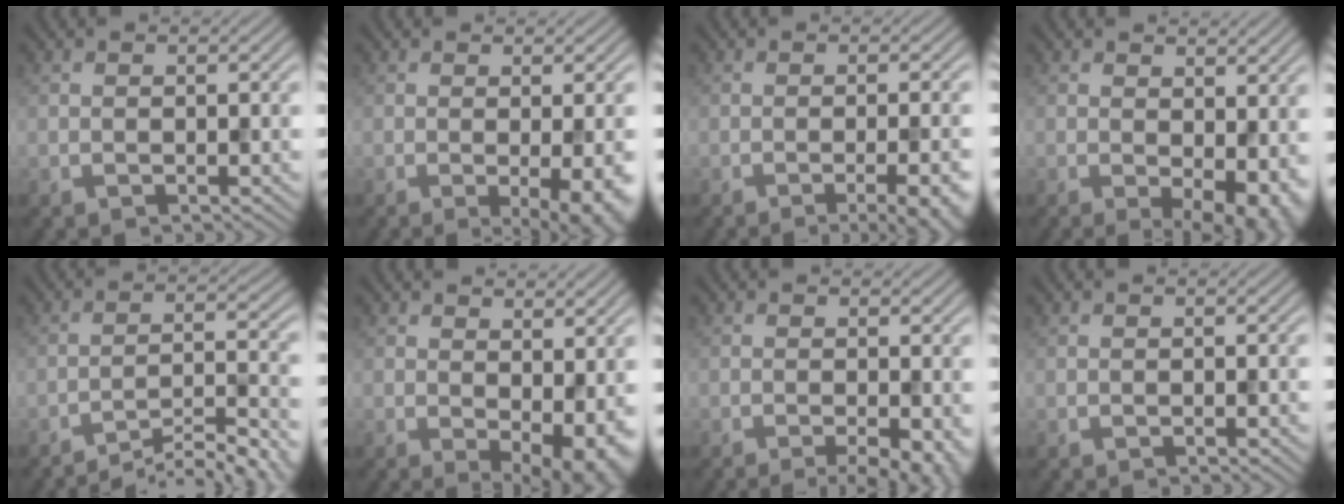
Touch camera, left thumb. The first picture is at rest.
{"total": 6.3, "force": [-1.4, 1.6, 5.9], "torque": [-0.083, -0.009, -0.013]}
{"total": 7.1, "force": [-3.3, 1.8, 6.0], "torque": [-0.066, 0.012, -0.040]}
{"total": 6.1, "force": [-0.2, 2.9, 5.3], "torque": [-0.074, -0.014, 0.008]}
{"total": 9.3, "force": [-7.9, 1.2, 4.9], "torque": [-0.083, 0.010, -0.117]}
{"total": 6.3, "force": [0.2, 3.1, 5.5], "torque": [-0.078, -0.013, 0.016]}
{"total": 5.0, "force": [-2.5, 1.1, 4.2], "torque": [-0.052, -0.001, -0.037]}
{"total": 0.0}